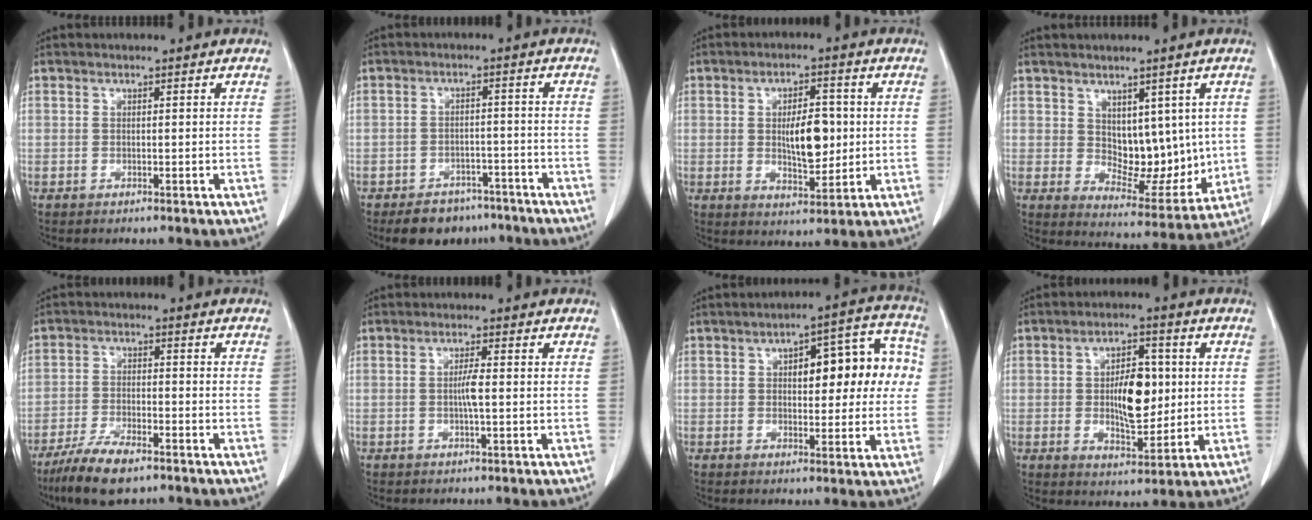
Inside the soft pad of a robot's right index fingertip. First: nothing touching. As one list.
[{"total": 7.5, "force": [-5.9, 4.2, 1.8], "torque": [-0.015, 0.009, -0.086]}, {"total": 7.8, "force": [0.3, 3.0, 7.2], "torque": [-0.118, 0.000, 0.011]}, {"total": 9.2, "force": [1.7, 5.6, 7.1], "torque": [-0.087, -0.005, 0.047]}, {"total": 8.3, "force": [-6.1, 1.9, 5.3], "torque": [-0.099, -0.015, -0.109]}, {"total": 2.5, "force": [-0.2, 0.0, 2.4], "torque": [-0.046, 0.000, -0.005]}, {"total": 12.3, "force": [2.0, 4.8, 11.2], "torque": [-0.129, 0.043, 0.027]}, {"total": 9.1, "force": [0.5, 3.9, 8.2], "torque": [-0.137, 0.005, 0.015]}]